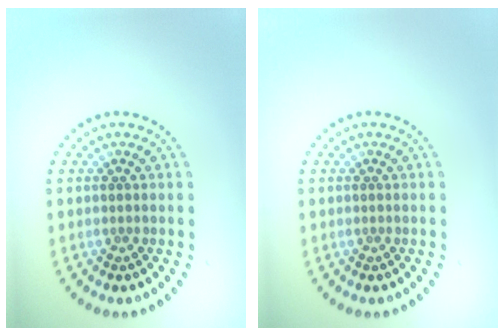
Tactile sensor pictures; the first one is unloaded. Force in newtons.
{"total": 0.0}